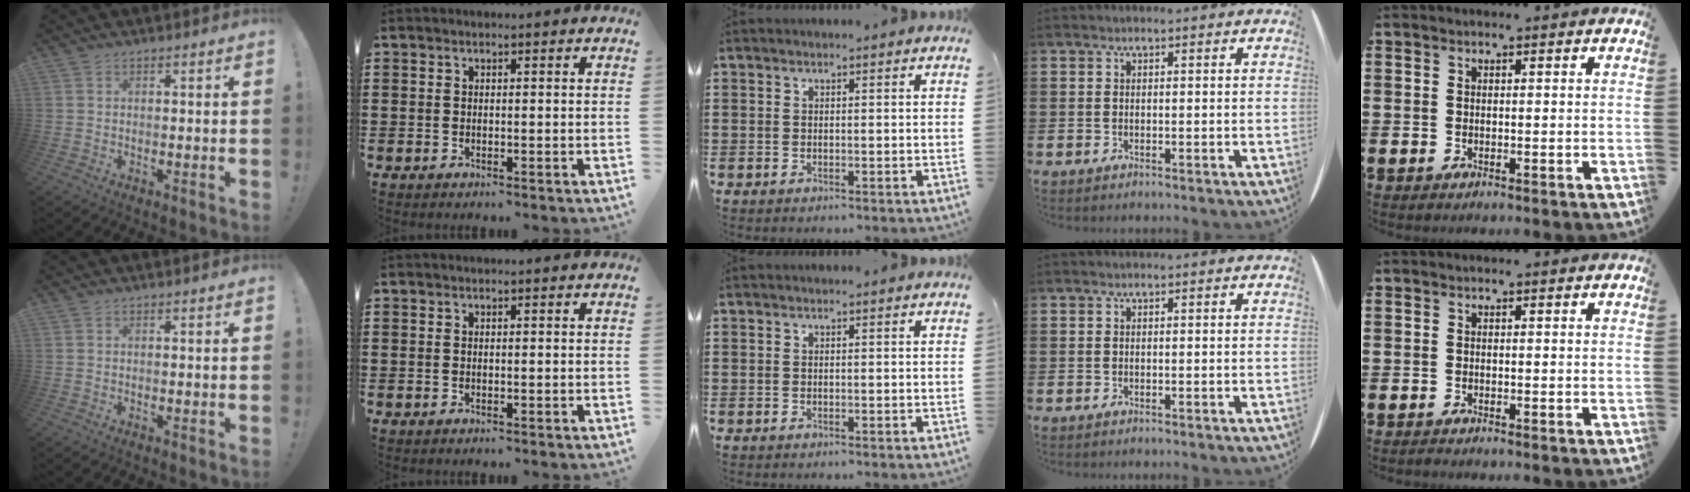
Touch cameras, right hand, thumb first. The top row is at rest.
{"little": {"total": 0.6, "force": [-0.5, 0.1, 0.2], "torque": [-0.005, -0.001, -0.011]}}